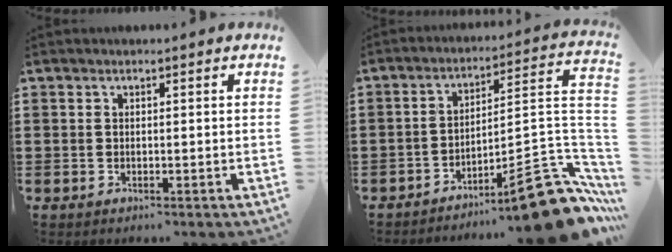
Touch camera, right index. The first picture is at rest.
{"total": 14.6, "force": [-10.1, 3.1, 10.0], "torque": [-0.119, 0.037, -0.172]}